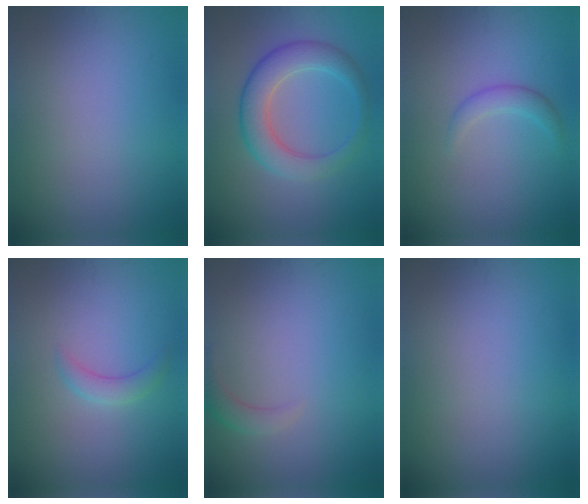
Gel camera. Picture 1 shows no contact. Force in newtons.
{"total": 5.0, "press": 5.0, "slide": 0.3}
{"total": 1.6, "press": 1.6, "slide": 0.1}
{"total": 1.6, "press": 1.6, "slide": 0.1}
{"total": 1.6, "press": 1.6, "slide": 0.3}
{"total": 0.0}